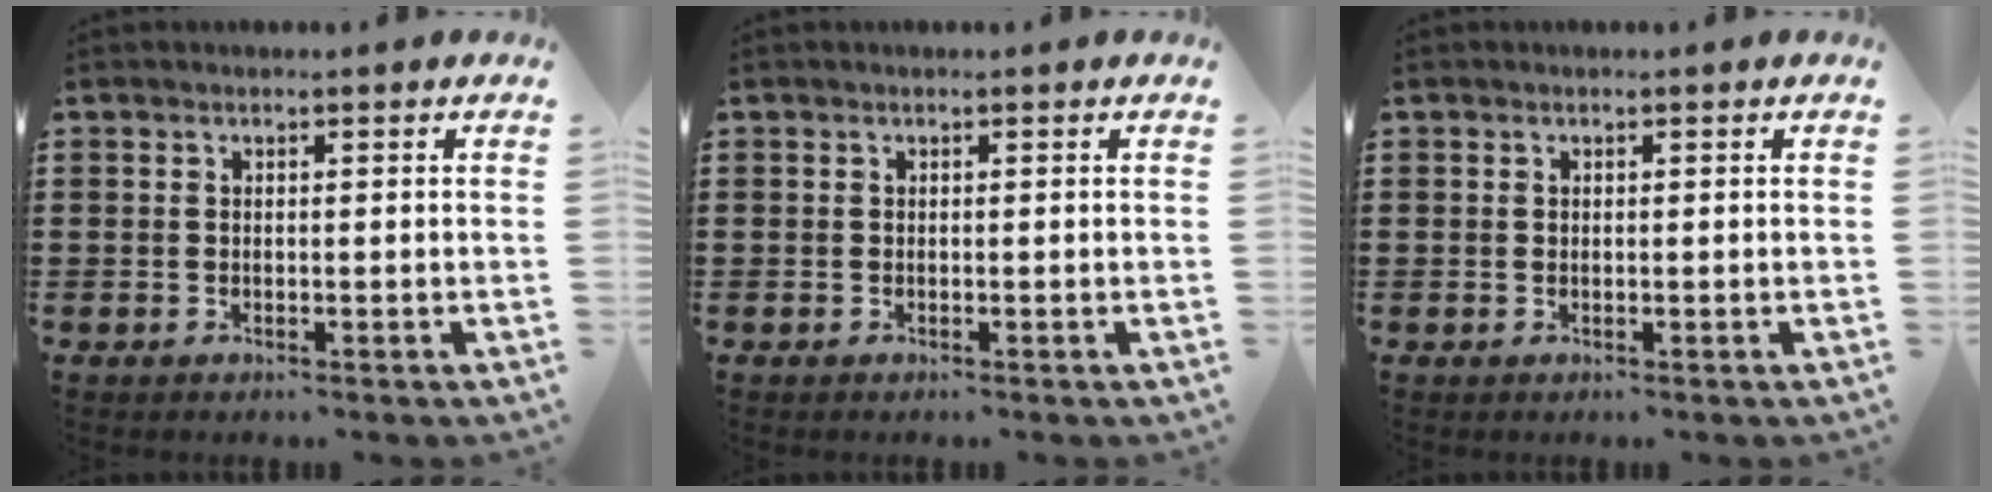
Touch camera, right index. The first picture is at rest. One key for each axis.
{"total": 0.0}
{"total": 0.0}